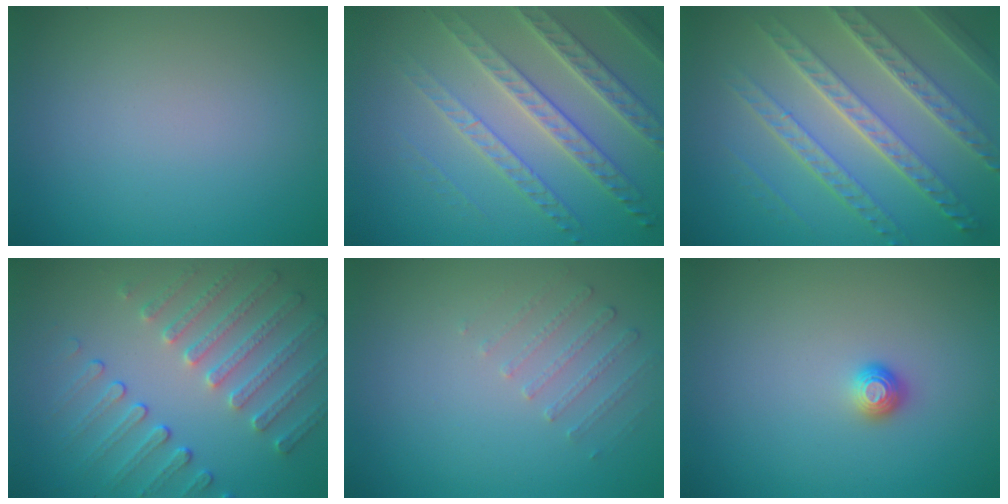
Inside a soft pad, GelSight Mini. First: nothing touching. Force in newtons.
{"total": 6.5, "press": 4.8, "slide": 4.4}
{"total": 7.6, "press": 5.4, "slide": 5.3}
{"total": 4.9, "press": 3.8, "slide": 3.1}
{"total": 1.3, "press": 0.9, "slide": 1.0}
{"total": 1.1, "press": 1.0, "slide": 0.4}